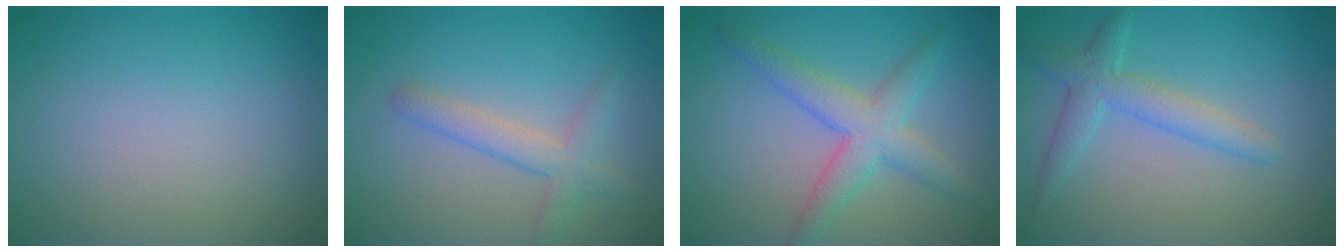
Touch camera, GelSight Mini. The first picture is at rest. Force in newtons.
{"total": 2.7, "press": 2.6, "slide": 0.1}
{"total": 4.3, "press": 4.3, "slide": 0.1}
{"total": 2.1, "press": 2.1, "slide": 0.1}